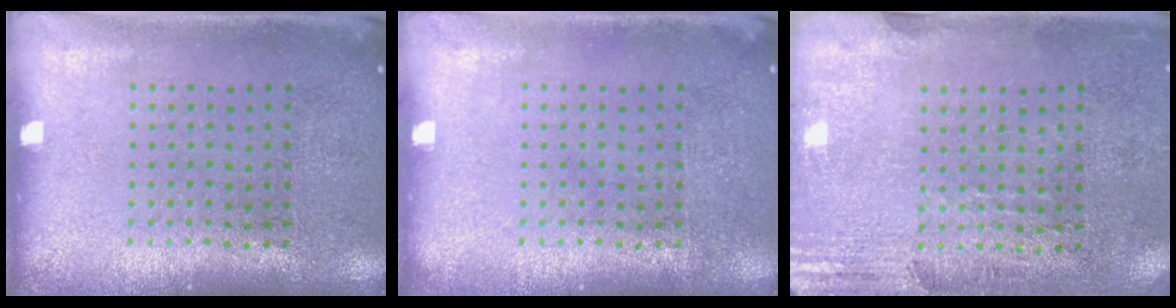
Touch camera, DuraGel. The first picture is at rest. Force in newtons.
{"total": 0.0}
{"total": 2.9, "press": 2.4, "slide": 1.5}